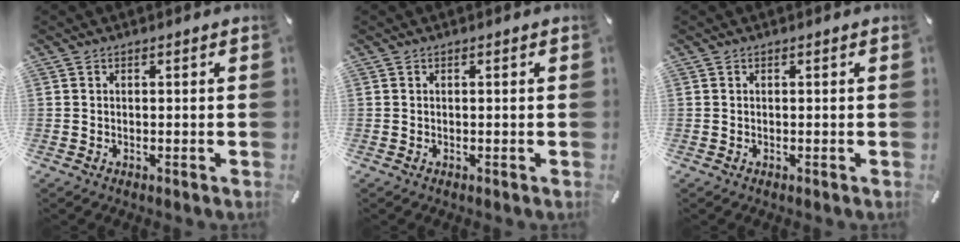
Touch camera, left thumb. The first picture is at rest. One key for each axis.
{"total": 0.0}
{"total": 0.0}